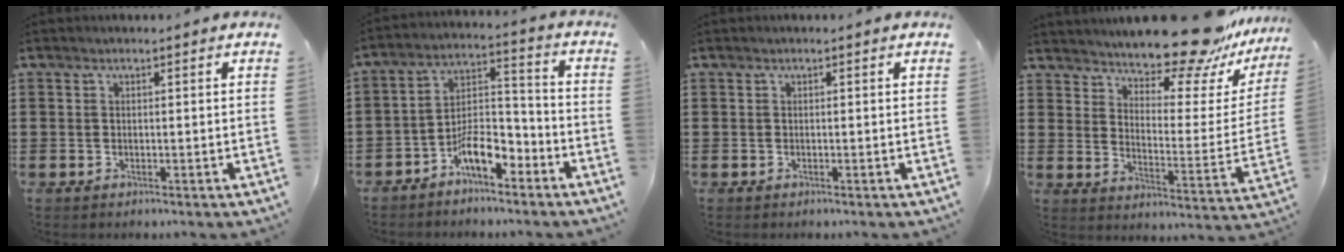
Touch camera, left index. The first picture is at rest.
{"total": 7.6, "force": [-5.4, 2.8, 4.5], "torque": [-0.085, 0.016, -0.103]}
{"total": 0.0}
{"total": 13.2, "force": [12.2, 1.8, 4.7], "torque": [-0.074, -0.096, 0.207]}